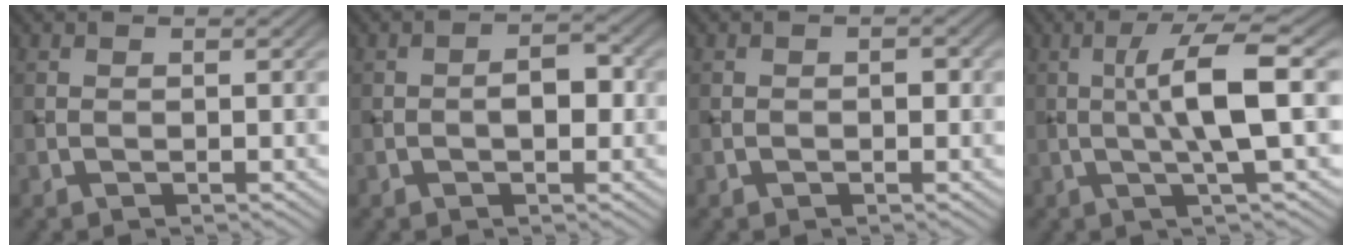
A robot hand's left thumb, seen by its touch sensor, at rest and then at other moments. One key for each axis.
{"total": 3.0, "fx": -0.4, "fy": 1.6, "fz": 2.5, "tx": -0.035, "ty": 0.004, "tz": -0.012}
{"total": 1.0, "fx": -0.1, "fy": 0.7, "fz": 0.7, "tx": -0.009, "ty": -0.002, "tz": -0.005}
{"total": 7.0, "fx": 0.4, "fy": 0.7, "fz": 7.0, "tx": -0.129, "ty": 0.016, "tz": 0.005}